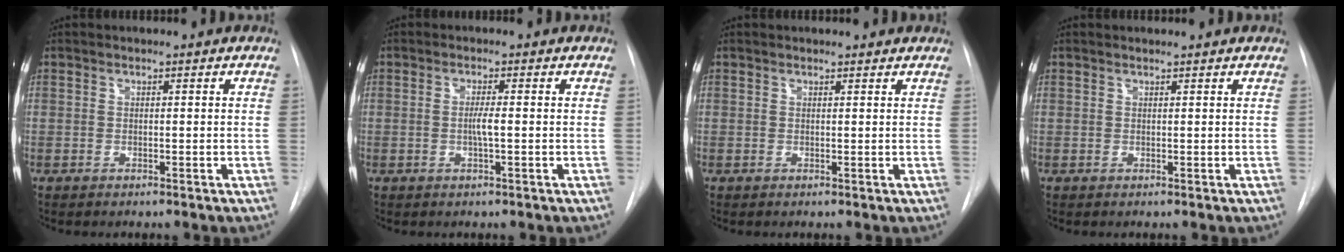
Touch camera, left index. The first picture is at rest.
{"total": 2.0, "force": [-0.2, 0.0, 2.0], "torque": [-0.039, 0.000, -0.006]}
{"total": 2.8, "force": [2.7, 0.7, 0.5], "torque": [-0.011, 0.012, 0.024]}
{"total": 2.2, "force": [2.1, 0.2, 0.6], "torque": [-0.013, 0.014, 0.023]}